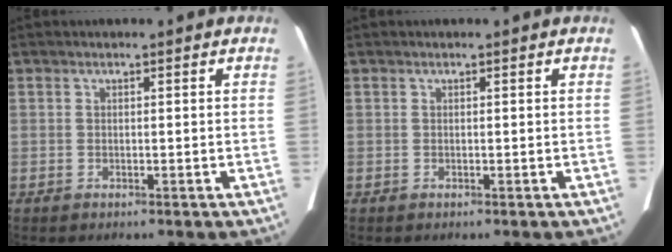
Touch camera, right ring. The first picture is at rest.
{"total": 0.0}